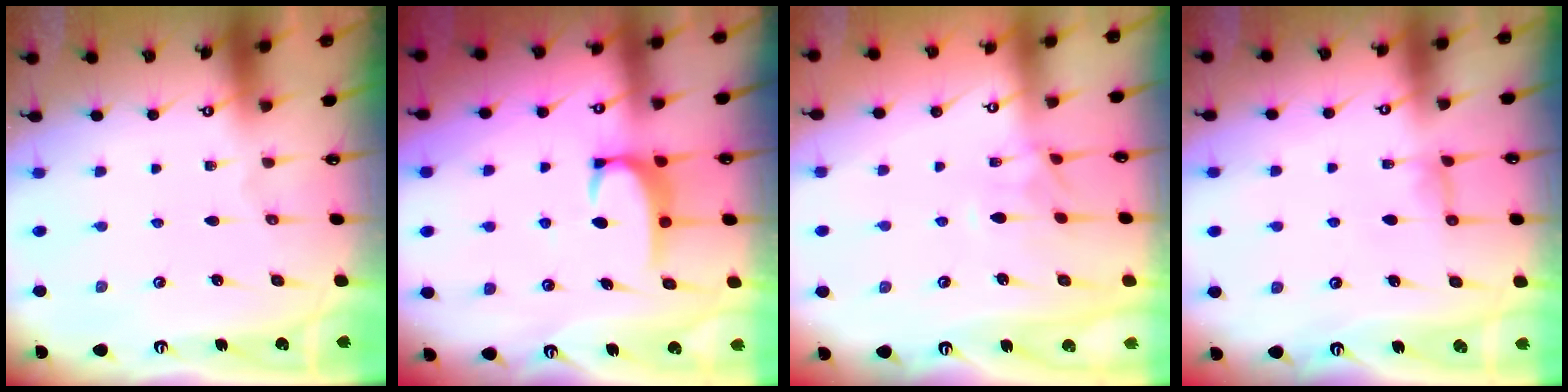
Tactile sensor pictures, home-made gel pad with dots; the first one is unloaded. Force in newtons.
{"total": 2.9, "press": 2.9, "slide": 0.5}
{"total": 1.0, "press": 0.4, "slide": 0.9}
{"total": 1.3, "press": 1.2, "slide": 0.4}